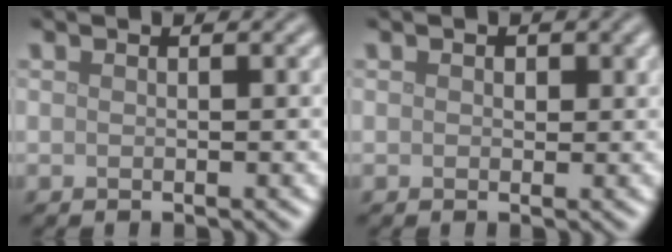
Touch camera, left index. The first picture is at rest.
{"total": 0.9, "force": [0.3, 0.7, 0.5], "torque": [-0.004, -0.003, 0.003]}